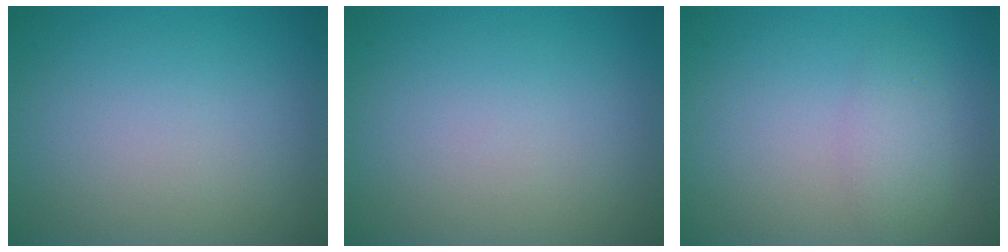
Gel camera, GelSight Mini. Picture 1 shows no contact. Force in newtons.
{"total": 0.0}
{"total": 2.2, "press": 2.2, "slide": 0.1}